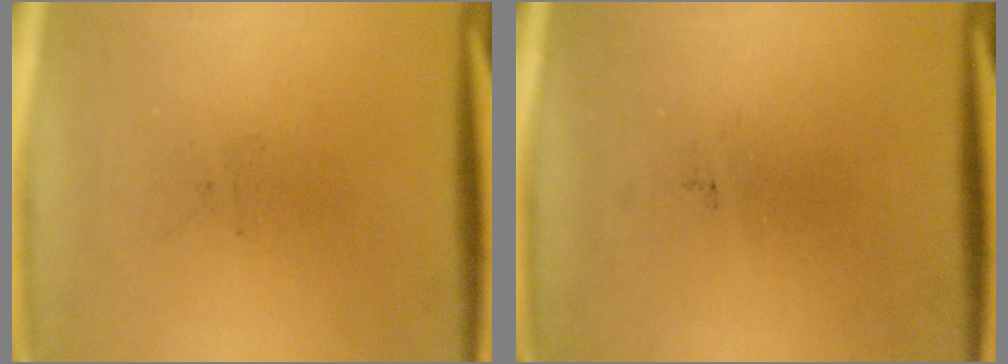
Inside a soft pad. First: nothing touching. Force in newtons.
{"total": 0.0}